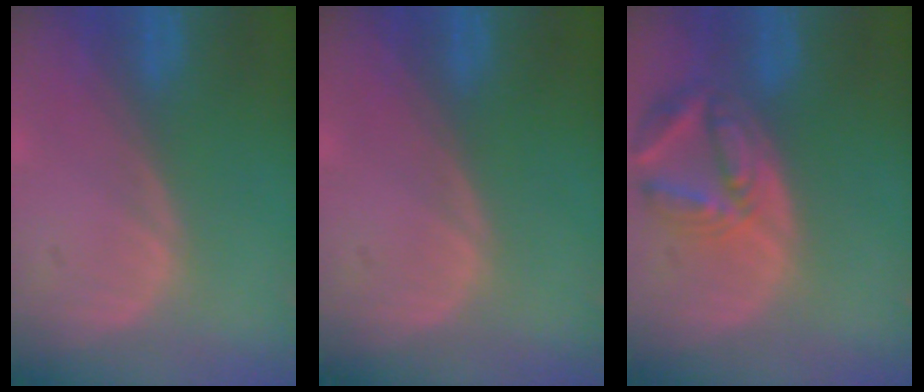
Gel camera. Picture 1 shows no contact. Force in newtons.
{"total": 0.0}
{"total": 7.6, "press": 6.8, "slide": 3.4}